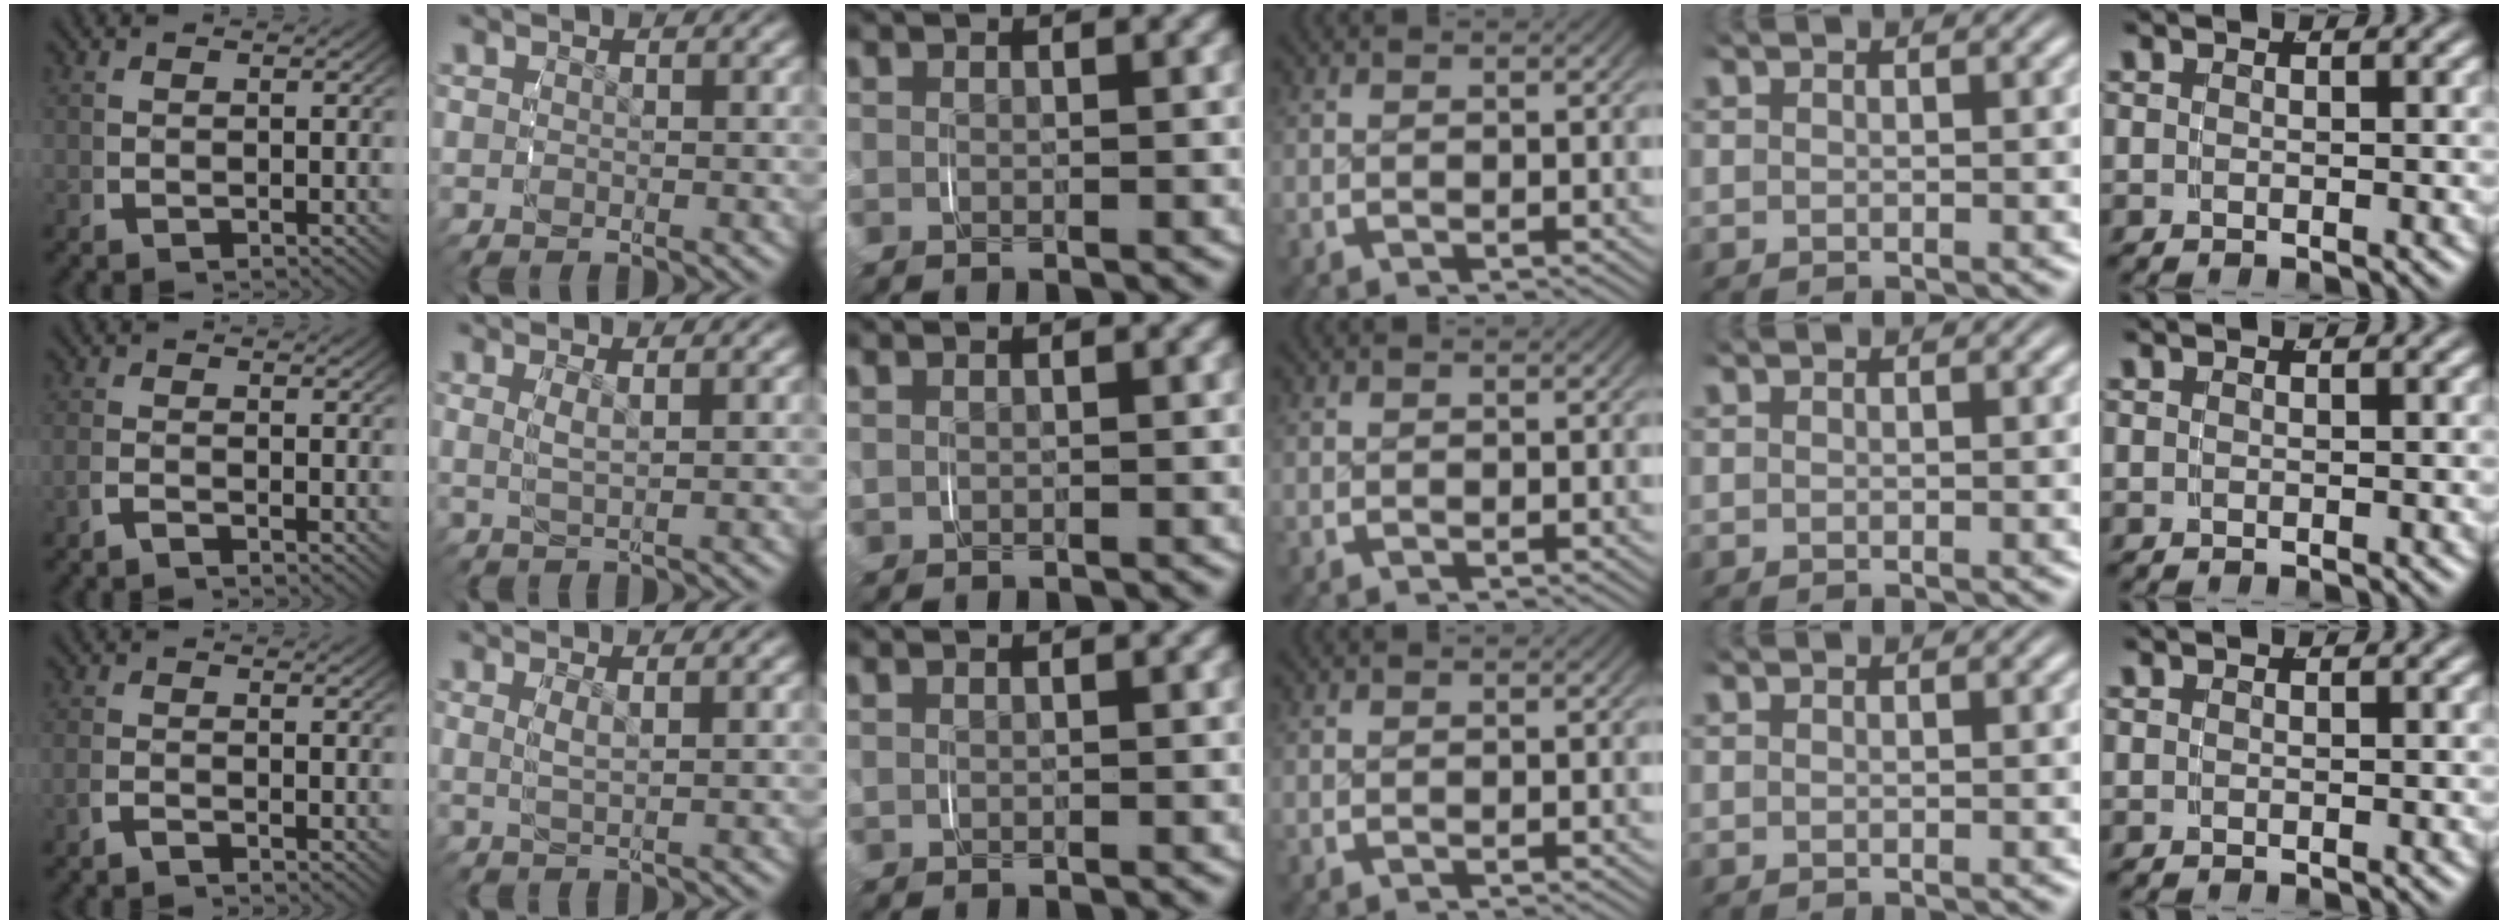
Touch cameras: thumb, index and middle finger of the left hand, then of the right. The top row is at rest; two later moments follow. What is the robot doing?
{"motion": "grasp_and_lifting", "object": "paper"}